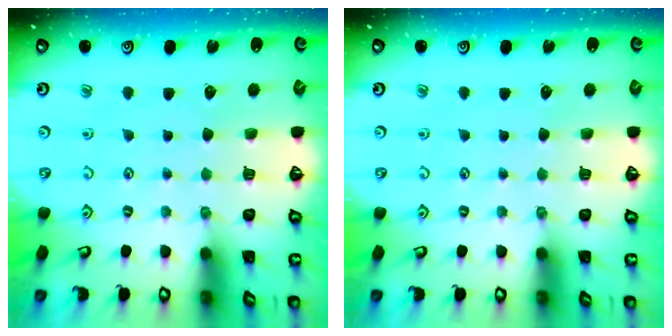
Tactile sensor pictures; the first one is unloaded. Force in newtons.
{"total": 0.0}